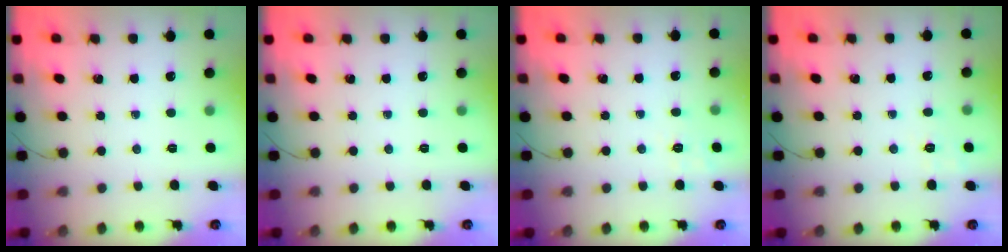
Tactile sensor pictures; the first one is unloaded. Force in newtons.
{"total": 0.0}
{"total": 2.1, "press": 1.2, "slide": 1.8}
{"total": 2.0, "press": 1.1, "slide": 1.7}